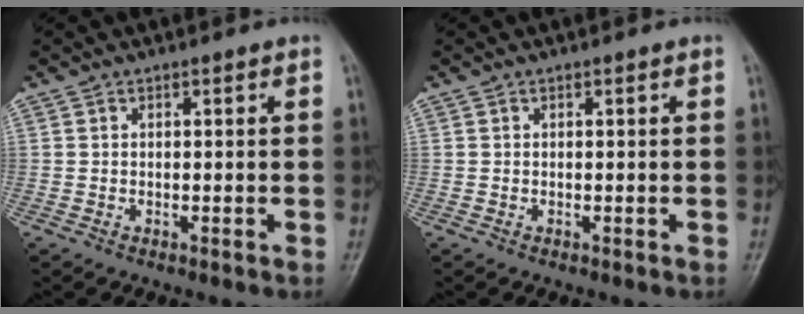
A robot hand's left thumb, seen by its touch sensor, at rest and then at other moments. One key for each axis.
{"total": 0.0}